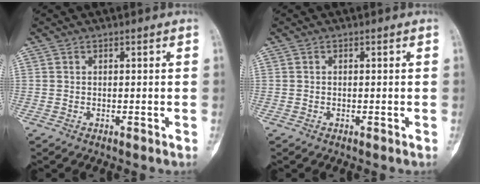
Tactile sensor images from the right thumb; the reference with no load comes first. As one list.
[{"total": 0.0}]